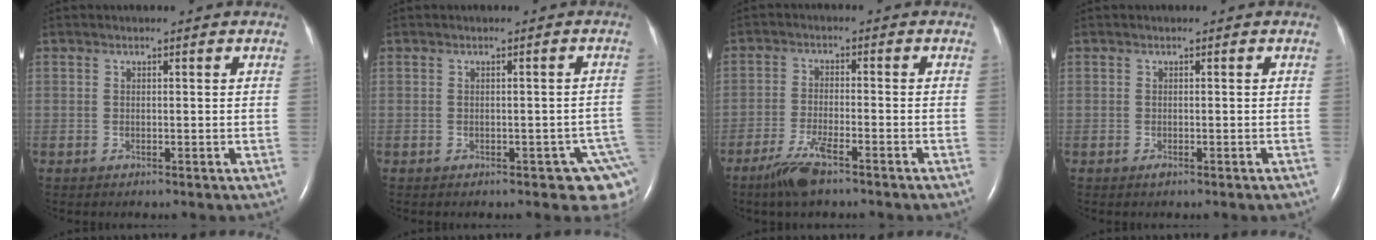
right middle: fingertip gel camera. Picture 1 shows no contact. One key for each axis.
{"total": 4.8, "fx": -2.7, "fy": 2.1, "fz": 3.3, "tx": -0.012, "ty": 0.014, "tz": -0.030}
{"total": 5.9, "fx": -4.2, "fy": 0.6, "fz": 4.1, "tx": -0.093, "ty": -0.011, "tz": -0.078}
{"total": 1.0, "fx": -0.7, "fy": 0.0, "fz": 0.7, "tx": -0.013, "ty": -0.002, "tz": -0.010}